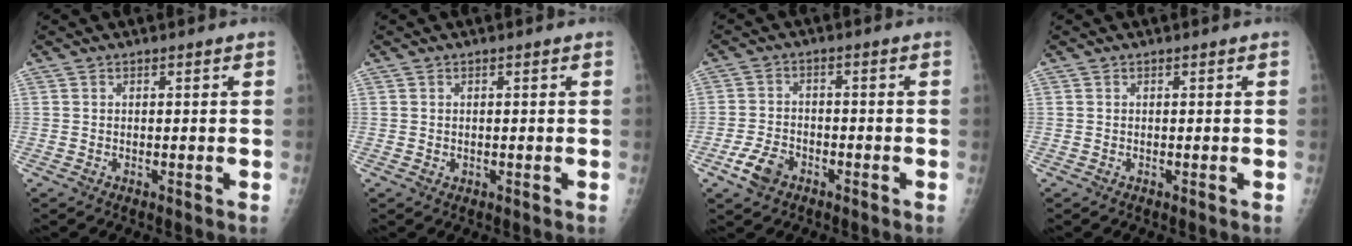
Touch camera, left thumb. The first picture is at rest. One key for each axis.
{"total": 0.5, "fx": 0.0, "fy": 0.5, "fz": 0.2, "tx": 0.000, "ty": 0.000, "tz": 0.001}
{"total": 5.5, "fx": -3.0, "fy": 3.6, "fz": 2.9, "tx": -0.055, "ty": 0.015, "tz": -0.054}
{"total": 0.0}